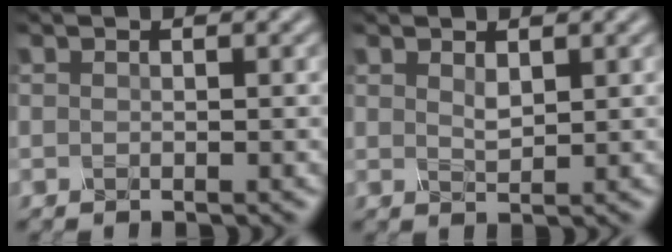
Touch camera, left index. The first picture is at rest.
{"total": 1.0, "force": [0.5, 0.5, 0.7], "torque": [-0.018, -0.002, 0.013]}